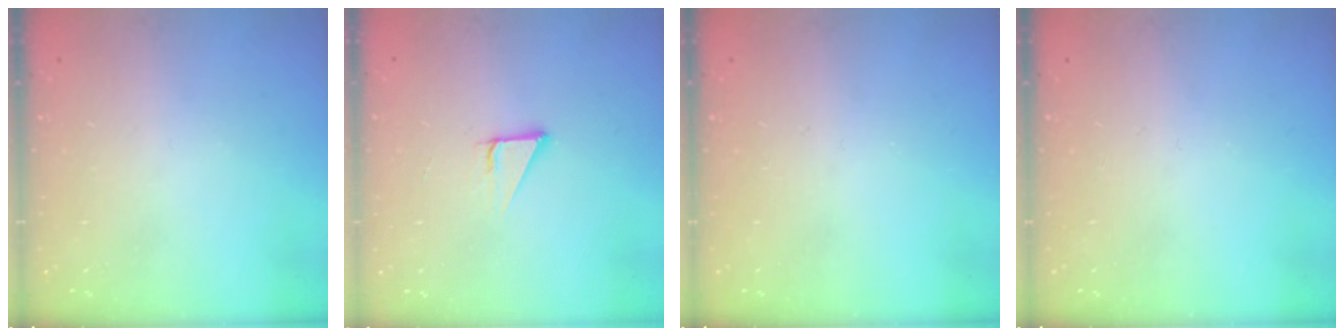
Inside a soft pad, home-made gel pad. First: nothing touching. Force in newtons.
{"total": 2.8, "press": 2.8, "slide": 0.2}
{"total": 0.0}
{"total": 0.0}